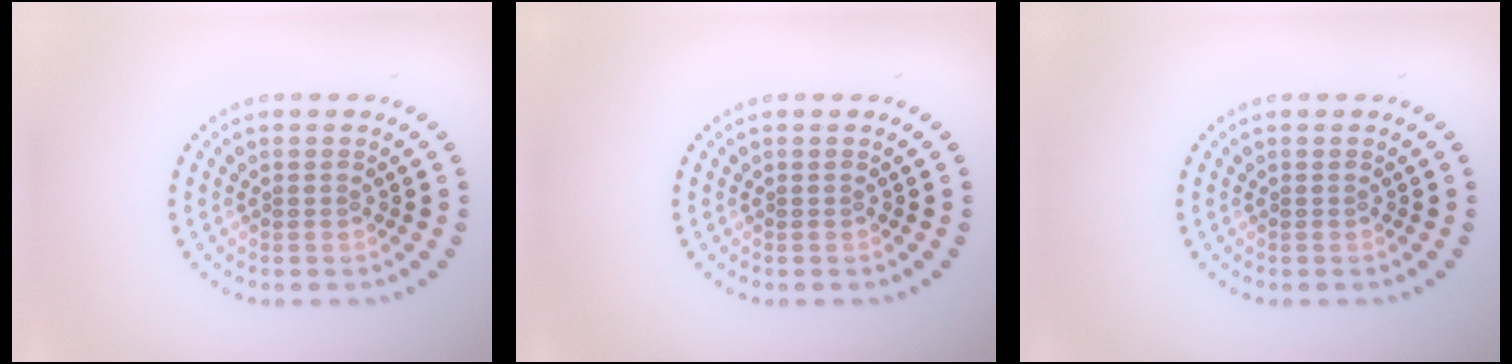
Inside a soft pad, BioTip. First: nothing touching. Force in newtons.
{"total": 0.0}
{"total": 0.0}